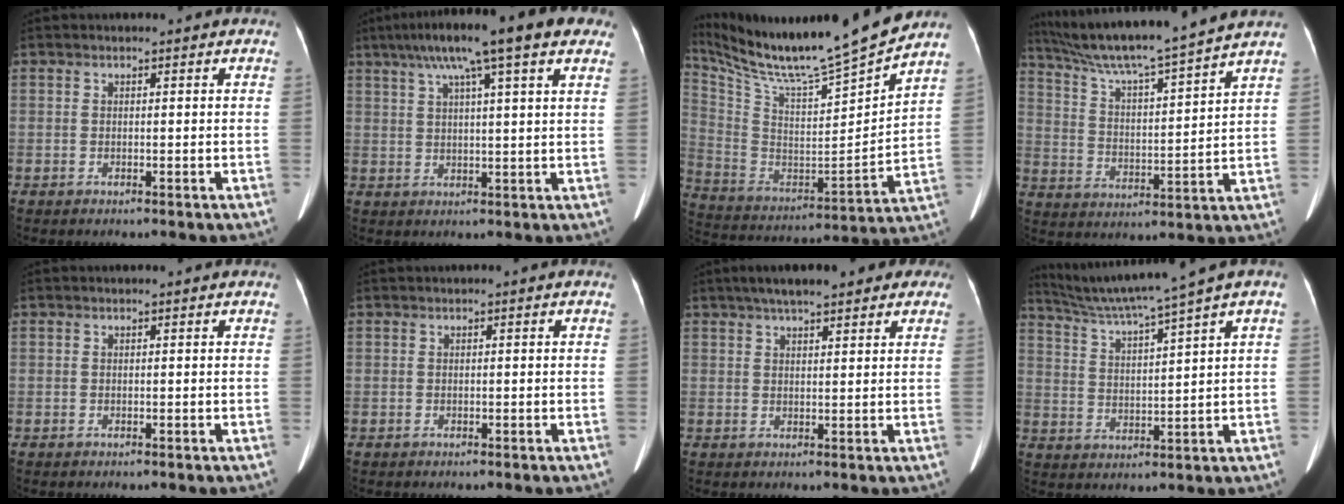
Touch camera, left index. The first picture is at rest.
{"total": 16.5, "force": [10.5, 1.5, 12.6], "torque": [-0.205, 0.054, 0.147]}
{"total": 23.0, "force": [20.6, 0.2, 10.1], "torque": [-0.209, -0.057, 0.341]}
{"total": 17.0, "force": [14.9, -1.6, 8.0], "torque": [-0.146, -0.004, 0.239]}
{"total": 0.0}
{"total": 0.0}
{"total": 8.4, "force": [6.1, 2.7, 5.1], "torque": [-0.065, 0.031, 0.084]}
{"total": 10.7, "force": [8.5, -2.3, 6.2], "torque": [-0.111, 0.007, 0.151]}